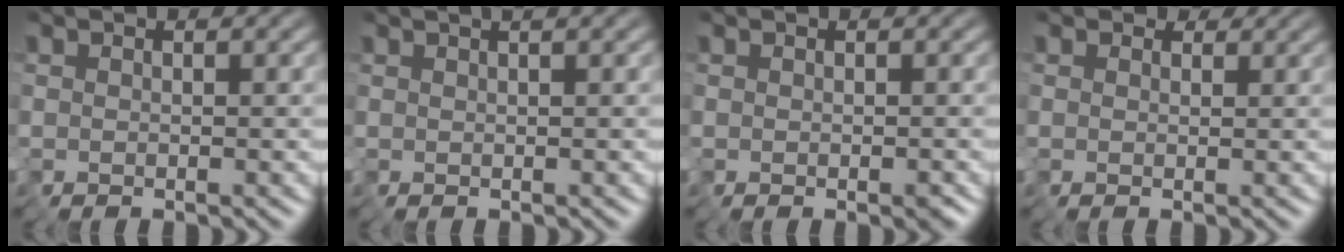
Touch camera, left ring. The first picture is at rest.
{"total": 1.3, "force": [0.6, 0.1, 1.2], "torque": [-0.020, 0.009, 0.012]}
{"total": 1.0, "force": [-0.4, 0.6, 0.7], "torque": [-0.009, -0.003, -0.004]}
{"total": 0.9, "force": [0.3, 0.8, 0.1], "torque": [0.000, 0.004, 0.005]}